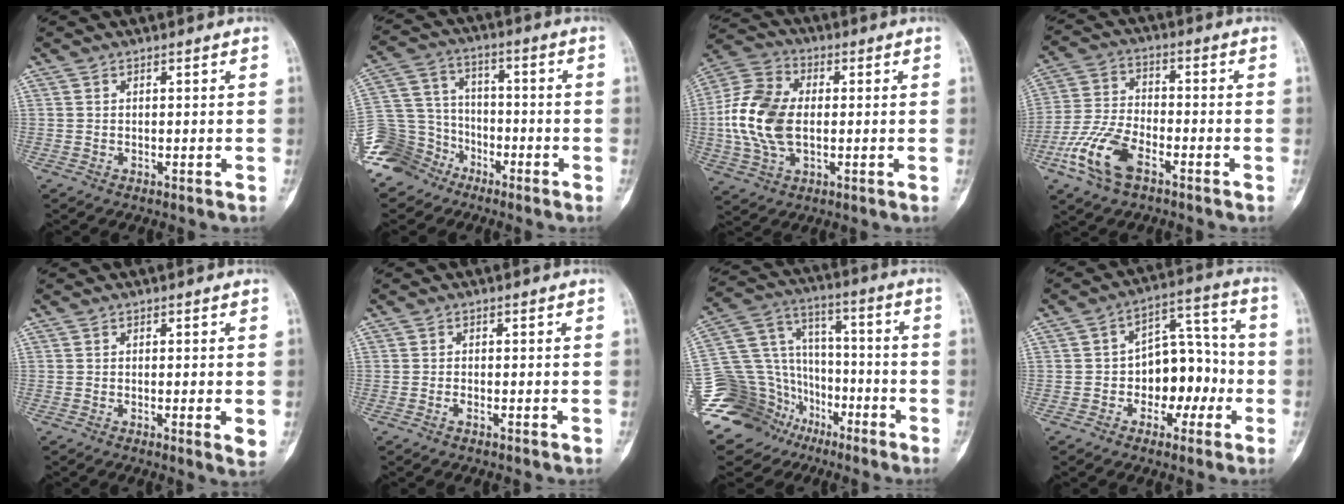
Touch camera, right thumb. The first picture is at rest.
{"total": 13.4, "force": [-8.8, 9.9, 2.1], "torque": [-0.039, 0.069, -0.165]}
{"total": 15.4, "force": [-0.3, 9.7, 11.9], "torque": [-0.243, 0.016, -0.007]}
{"total": 11.3, "force": [-5.8, 5.5, 8.0], "torque": [-0.175, 0.020, -0.115]}
{"total": 2.9, "force": [-0.3, 0.5, 2.9], "torque": [-0.045, -0.010, -0.008]}
{"total": 0.8, "force": [-0.5, 0.3, 0.6], "torque": [-0.011, 0.001, -0.012]}
{"total": 23.8, "force": [-12.3, 17.7, 10.1], "torque": [-0.188, 0.099, -0.207]}
{"total": 11.8, "force": [-2.6, 7.8, 8.4], "torque": [-0.078, 0.052, -0.044]}